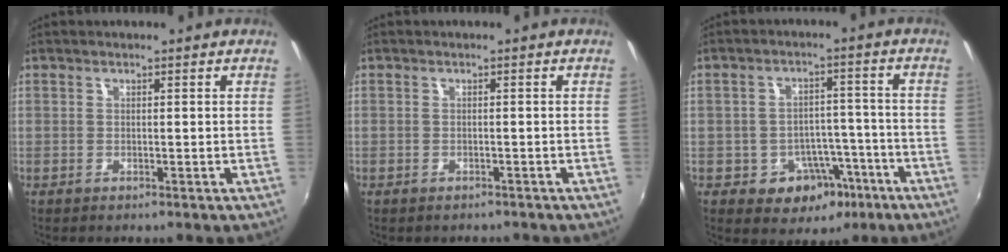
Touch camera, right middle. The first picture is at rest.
{"total": 1.5, "force": [-1.3, 0.7, 0.4], "torque": [-0.010, -0.007, -0.016]}
{"total": 8.3, "force": [-4.1, 6.5, 3.3], "torque": [-0.057, 0.028, -0.037]}